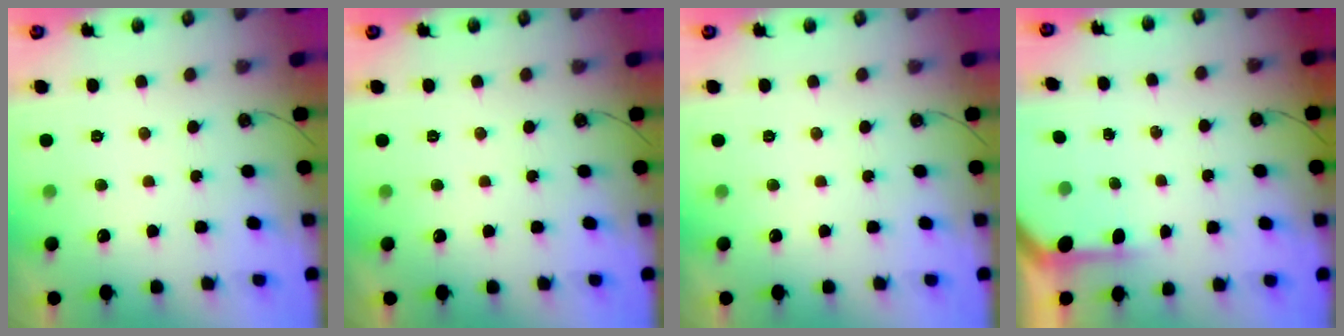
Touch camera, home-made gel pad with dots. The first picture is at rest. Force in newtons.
{"total": 0.0}
{"total": 0.0}
{"total": 2.7, "press": 2.7, "slide": 0.2}